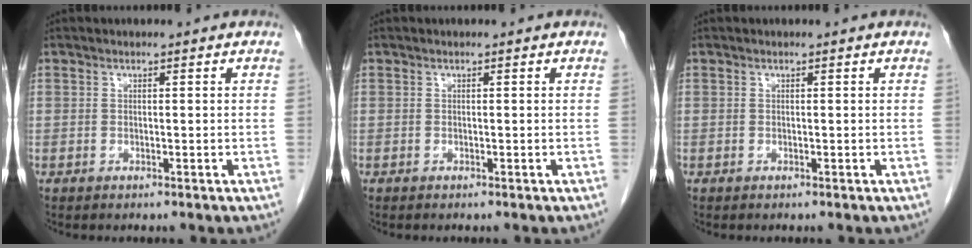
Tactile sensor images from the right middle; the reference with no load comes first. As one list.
[{"total": 0.0}, {"total": 0.0}]